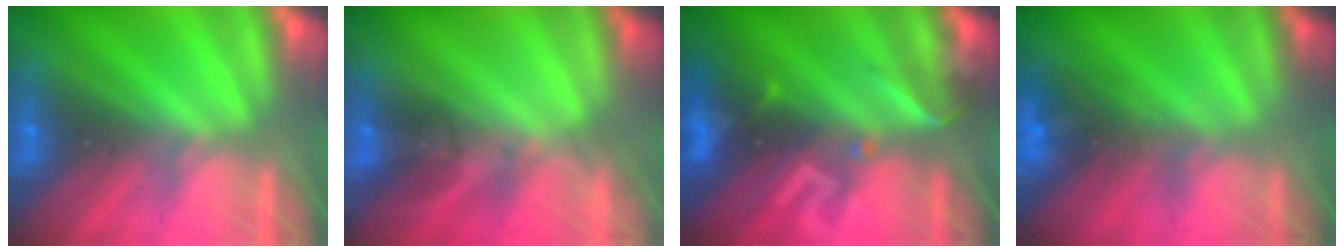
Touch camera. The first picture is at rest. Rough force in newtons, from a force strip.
{"total": 1.7}
{"total": 2.9}
{"total": 4.7}